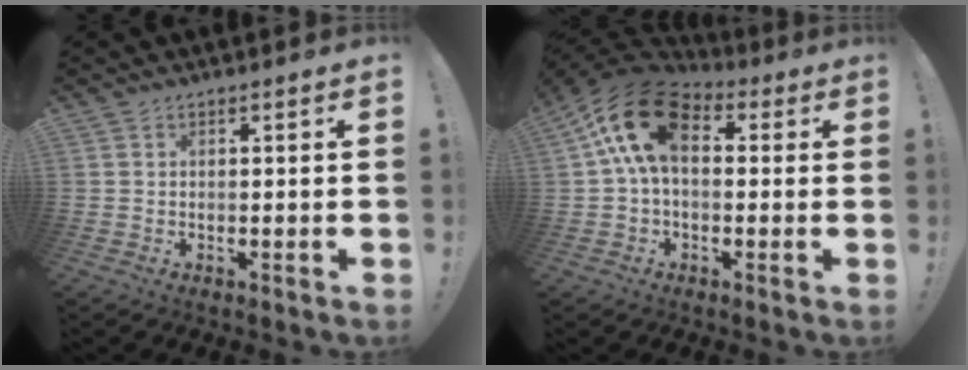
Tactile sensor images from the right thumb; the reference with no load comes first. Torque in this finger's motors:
{"motor_torque": [2.07, 2.91, 0.38, 0.11, 0.61]}